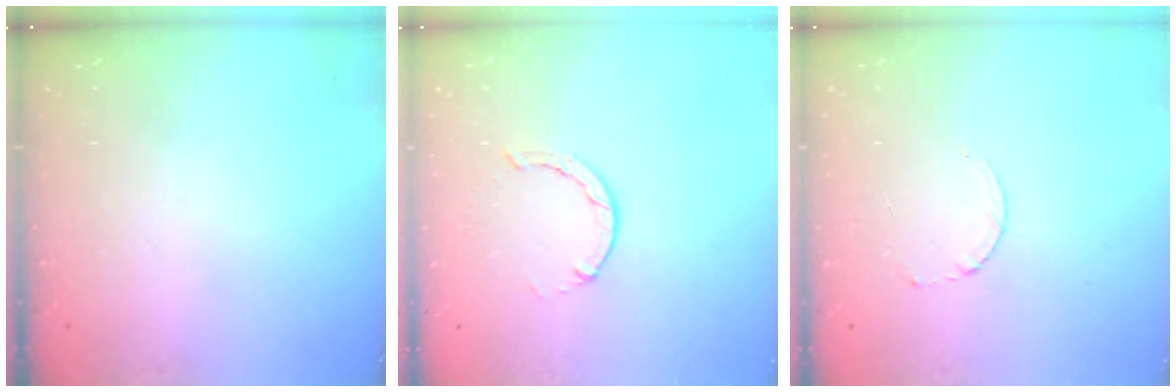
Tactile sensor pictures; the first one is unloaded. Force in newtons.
{"total": 1.3, "press": 1.3, "slide": 0.3}
{"total": 2.5, "press": 2.5, "slide": 0.3}